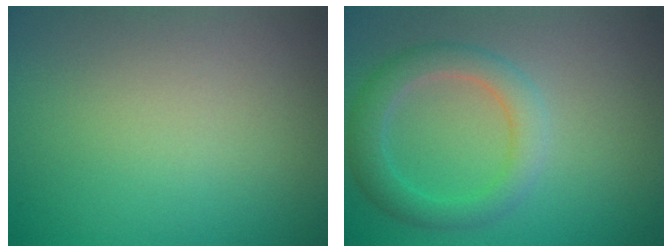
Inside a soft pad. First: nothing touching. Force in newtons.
{"total": 3.5, "press": 3.5, "slide": 0.1}